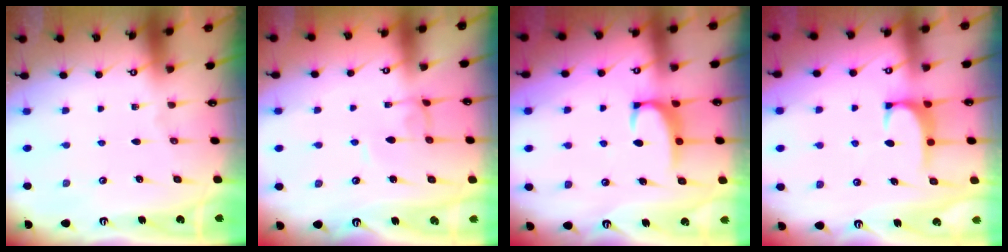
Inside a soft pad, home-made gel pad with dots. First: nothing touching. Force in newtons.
{"total": 1.5, "press": 1.4, "slide": 0.2}
{"total": 2.2, "press": 2.1, "slide": 0.6}
{"total": 0.6, "press": 0.4, "slide": 0.5}